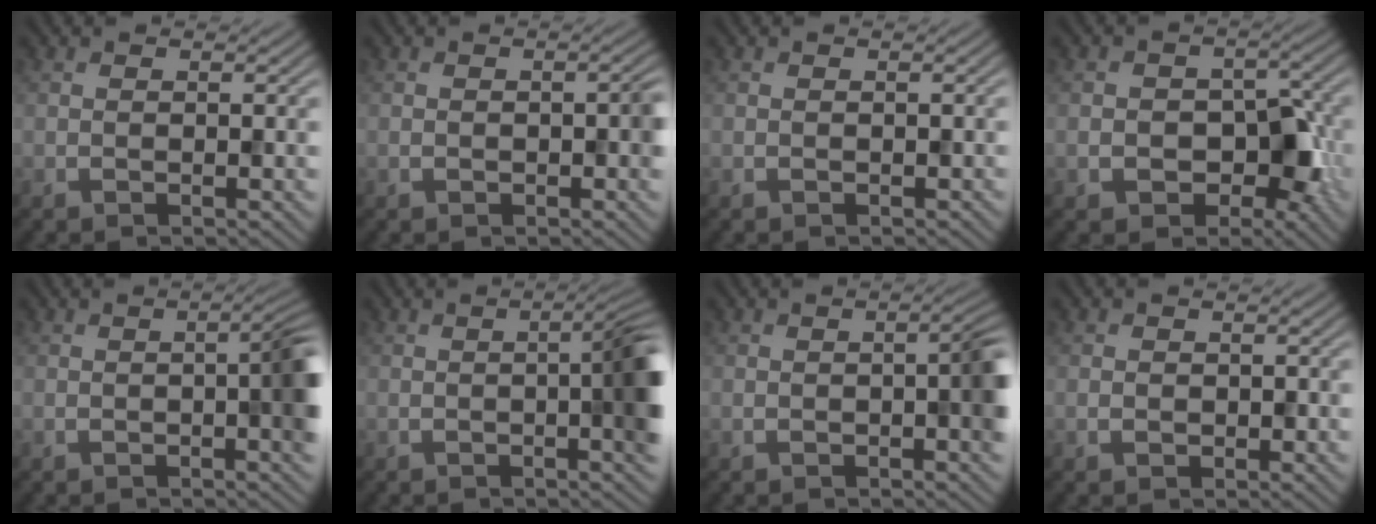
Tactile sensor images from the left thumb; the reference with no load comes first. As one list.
[{"total": 1.9, "force": [-0.4, 1.0, 1.5], "torque": [-0.024, 0.000, -0.007]}, {"total": 0.0}, {"total": 6.9, "force": [-2.2, 5.0, 4.2], "torque": [-0.056, -0.004, -0.036]}, {"total": 4.6, "force": [-0.5, 1.0, 4.5], "torque": [-0.067, 0.004, -0.008]}, {"total": 7.0, "force": [-0.7, 1.7, 6.8], "torque": [-0.094, 0.001, -0.010]}, {"total": 3.5, "force": [-0.4, 0.8, 3.3], "torque": [-0.051, 0.005, -0.009]}, {"total": 1.1, "force": [-0.3, 1.0, 0.5], "torque": [-0.010, -0.005, -0.006]}]